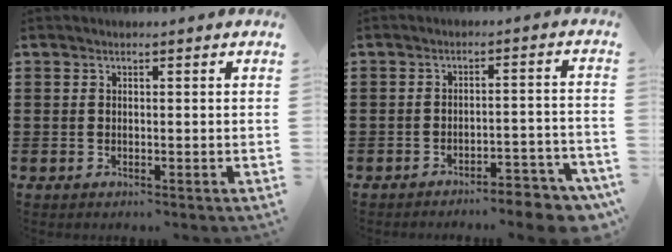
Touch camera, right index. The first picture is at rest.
{"total": 4.4, "force": [-4.2, 0.0, 1.4], "torque": [-0.023, -0.006, -0.083]}